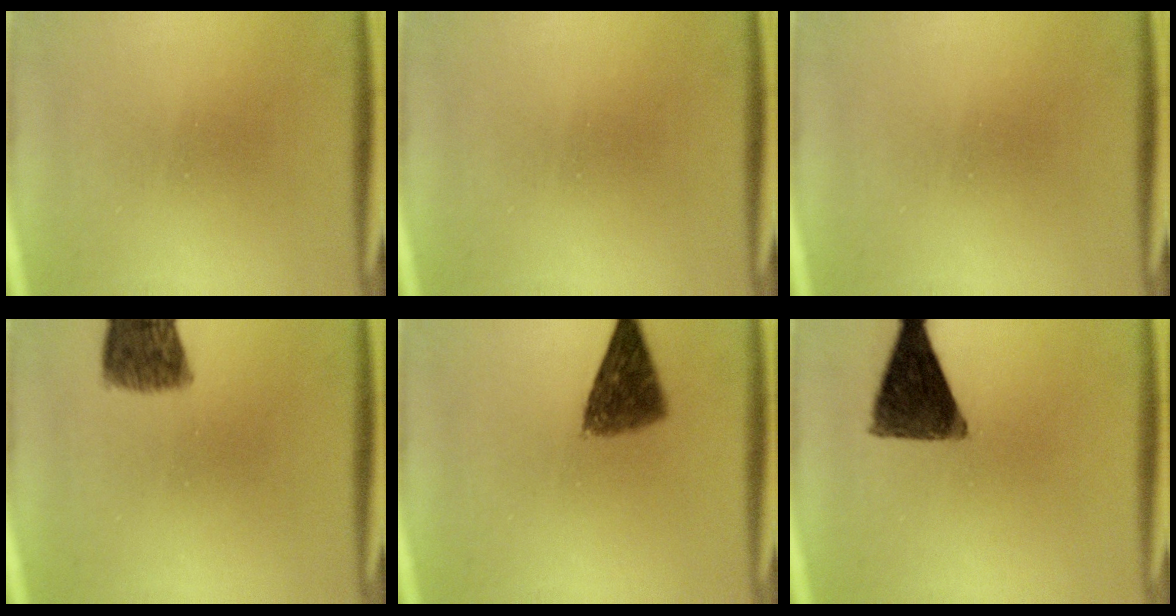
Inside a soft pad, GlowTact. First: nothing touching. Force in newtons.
{"total": 0.0}
{"total": 0.0}
{"total": 8.1}
{"total": 7.4}
{"total": 11.9}